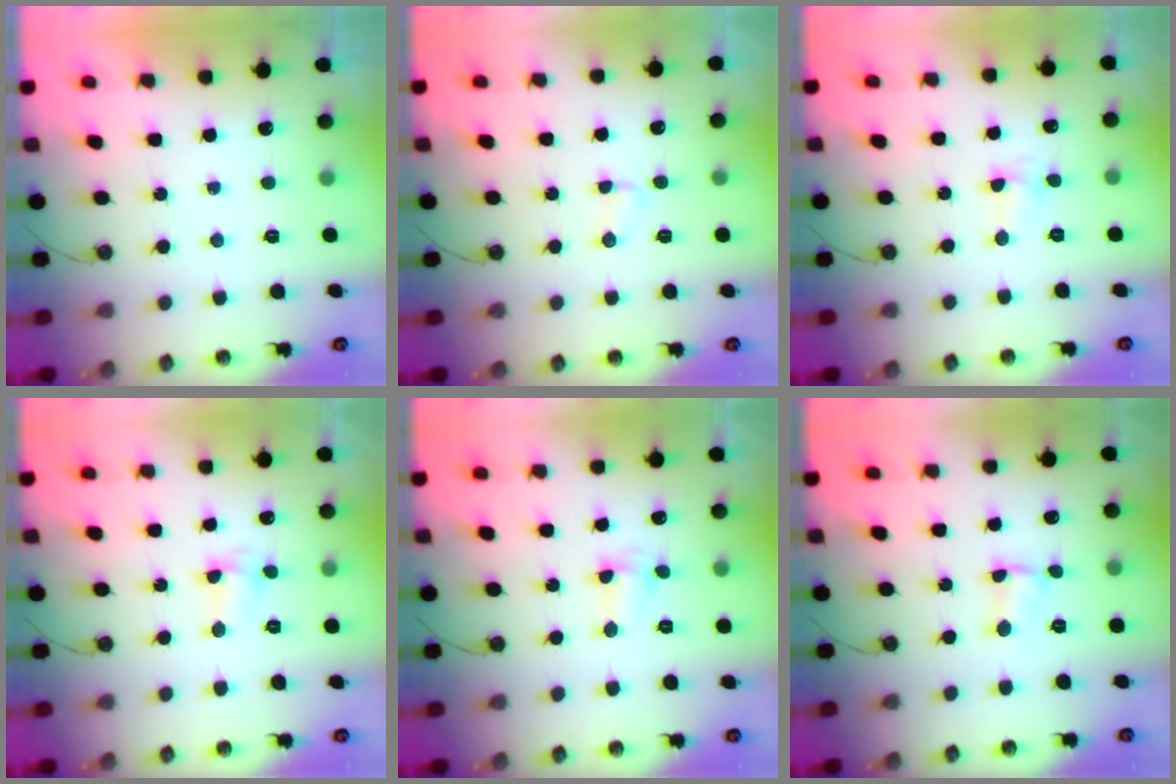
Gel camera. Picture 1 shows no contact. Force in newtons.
{"total": 2.8, "press": 2.8, "slide": 0.3}
{"total": 3.3, "press": 3.3, "slide": 0.4}
{"total": 2.8, "press": 2.8, "slide": 0.5}
{"total": 2.9, "press": 2.8, "slide": 0.7}
{"total": 1.9, "press": 1.9, "slide": 0.3}